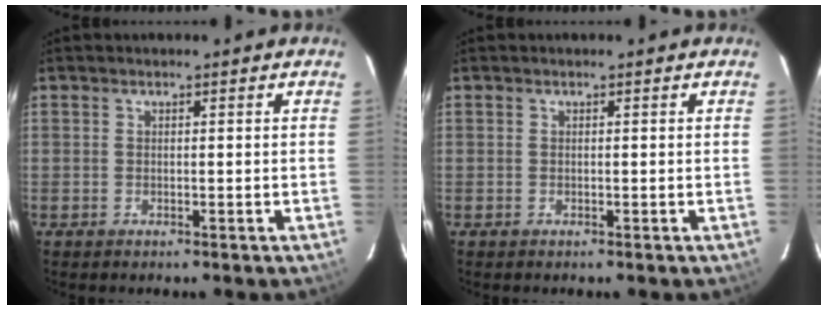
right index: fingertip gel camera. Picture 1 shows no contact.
{"total": 0.0}